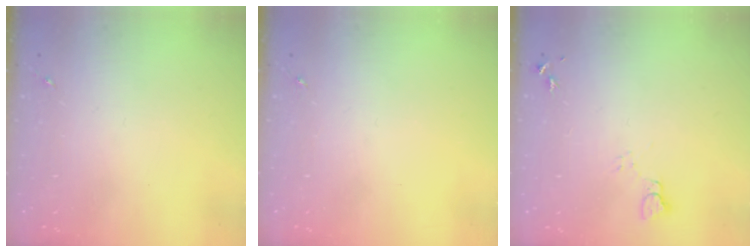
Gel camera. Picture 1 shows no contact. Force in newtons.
{"total": 0.0}
{"total": 3.7, "press": 3.7, "slide": 0.4}